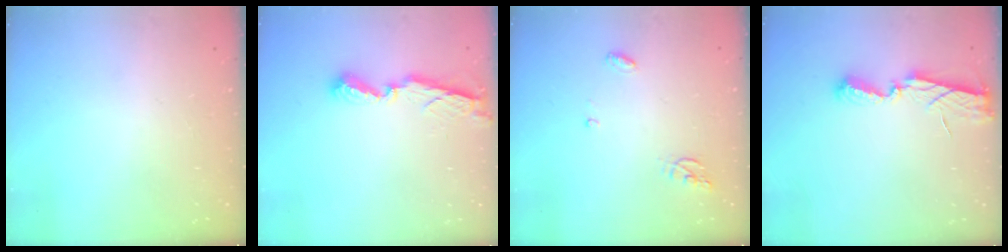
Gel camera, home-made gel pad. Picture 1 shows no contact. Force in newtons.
{"total": 7.8, "press": 7.8, "slide": 0.5}
{"total": 5.3, "press": 5.3, "slide": 0.3}
{"total": 6.2, "press": 6.2, "slide": 0.2}